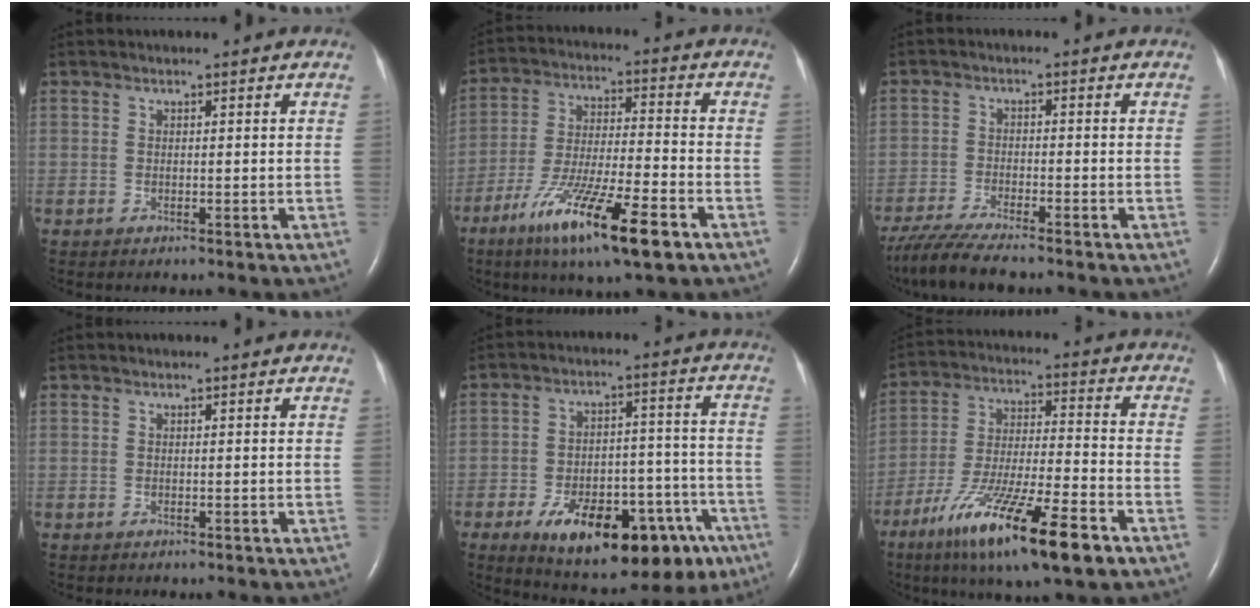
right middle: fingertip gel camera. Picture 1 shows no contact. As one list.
[{"total": 16.0, "force": [-9.0, 1.6, 13.1], "torque": [-0.249, -0.036, -0.158]}, {"total": 7.2, "force": [-6.0, 0.9, 3.7], "torque": [-0.074, -0.022, -0.106]}, {"total": 0.0}, {"total": 21.5, "force": [-12.4, 9.0, 15.0], "torque": [-0.166, 0.028, -0.172]}, {"total": 18.9, "force": [-11.1, 2.1, 15.2], "torque": [-0.265, -0.041, -0.192]}]